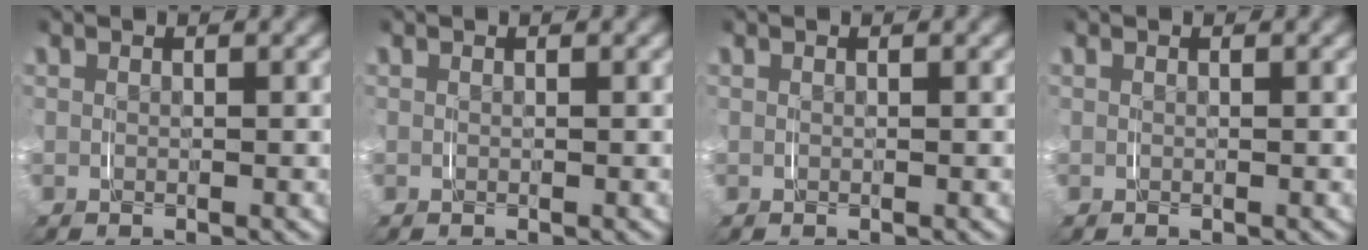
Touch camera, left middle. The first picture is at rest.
{"total": 0.0}
{"total": 0.0}
{"total": 0.0}